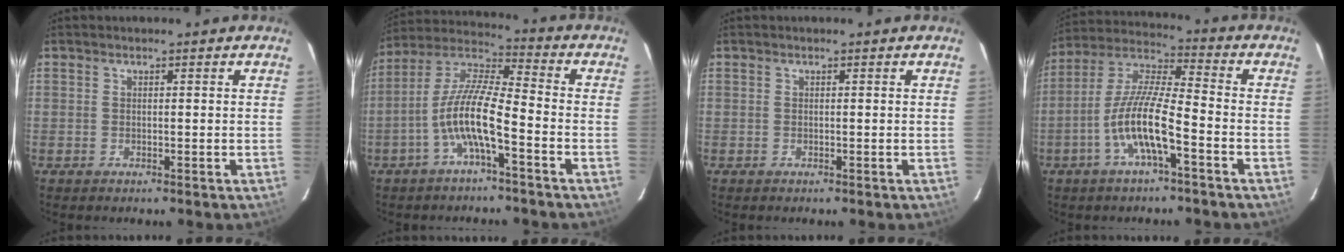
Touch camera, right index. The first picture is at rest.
{"total": 10.6, "force": [-4.5, 1.8, 9.4], "torque": [-0.200, 0.007, -0.089]}
{"total": 0.0}
{"total": 12.2, "force": [-5.1, 2.2, 10.9], "torque": [-0.222, 0.001, -0.101]}